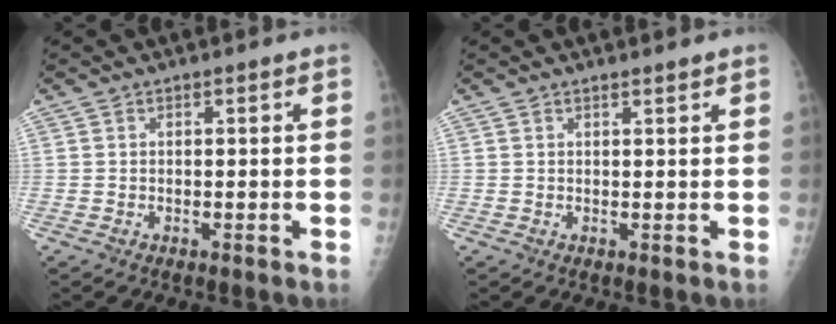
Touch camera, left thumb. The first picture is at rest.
{"total": 0.8, "force": [0.7, 0.1, 0.3], "torque": [-0.004, -0.006, 0.012]}